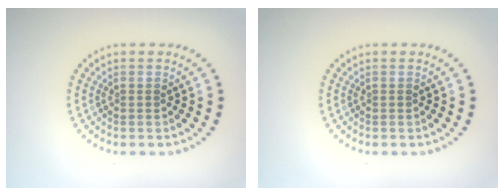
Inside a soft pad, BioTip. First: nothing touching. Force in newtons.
{"total": 0.0}